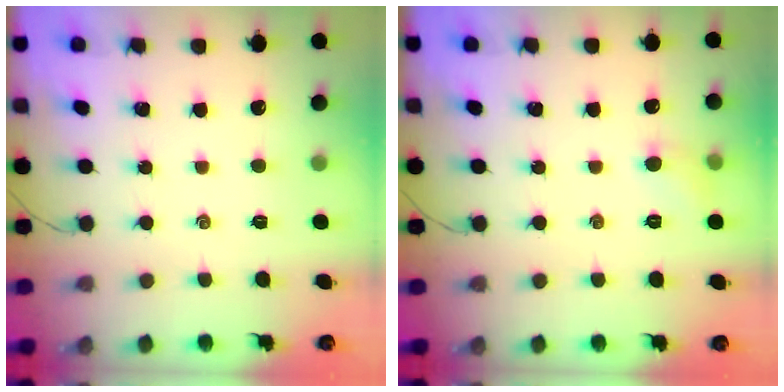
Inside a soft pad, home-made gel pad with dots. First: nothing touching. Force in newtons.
{"total": 4.9, "press": 4.6, "slide": 1.6}